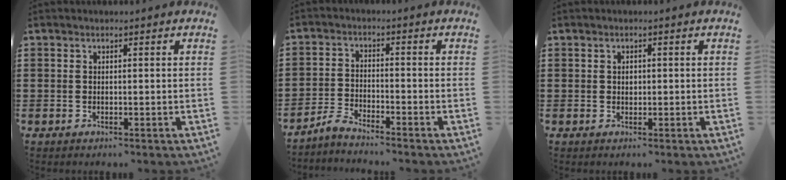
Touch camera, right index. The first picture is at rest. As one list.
[{"total": 3.1, "force": [-3.0, 0.0, 0.6], "torque": [-0.030, 0.001, -0.067]}, {"total": 0.9, "force": [0.1, 0.7, 0.5], "torque": [-0.011, 0.003, 0.003]}]